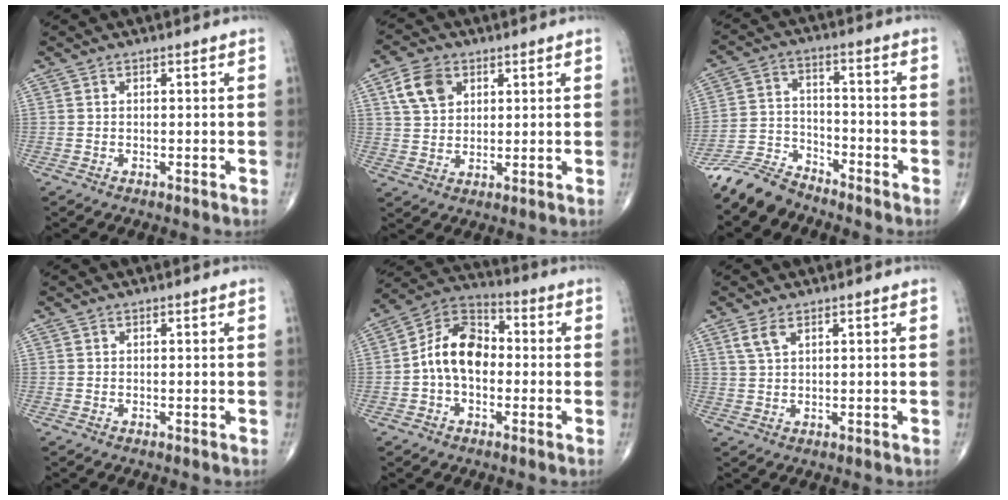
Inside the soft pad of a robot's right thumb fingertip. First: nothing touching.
{"total": 7.3, "force": [3.0, 5.2, 4.1], "torque": [-0.059, -0.006, 0.057]}
{"total": 7.9, "force": [-7.5, 2.6, 0.6], "torque": [-0.003, 0.047, -0.156]}
{"total": 0.0}
{"total": 11.7, "force": [-0.9, 7.9, 8.5], "torque": [-0.130, 0.037, -0.033]}
{"total": 2.9, "force": [1.7, 1.1, 2.1], "torque": [-0.048, 0.002, 0.042]}